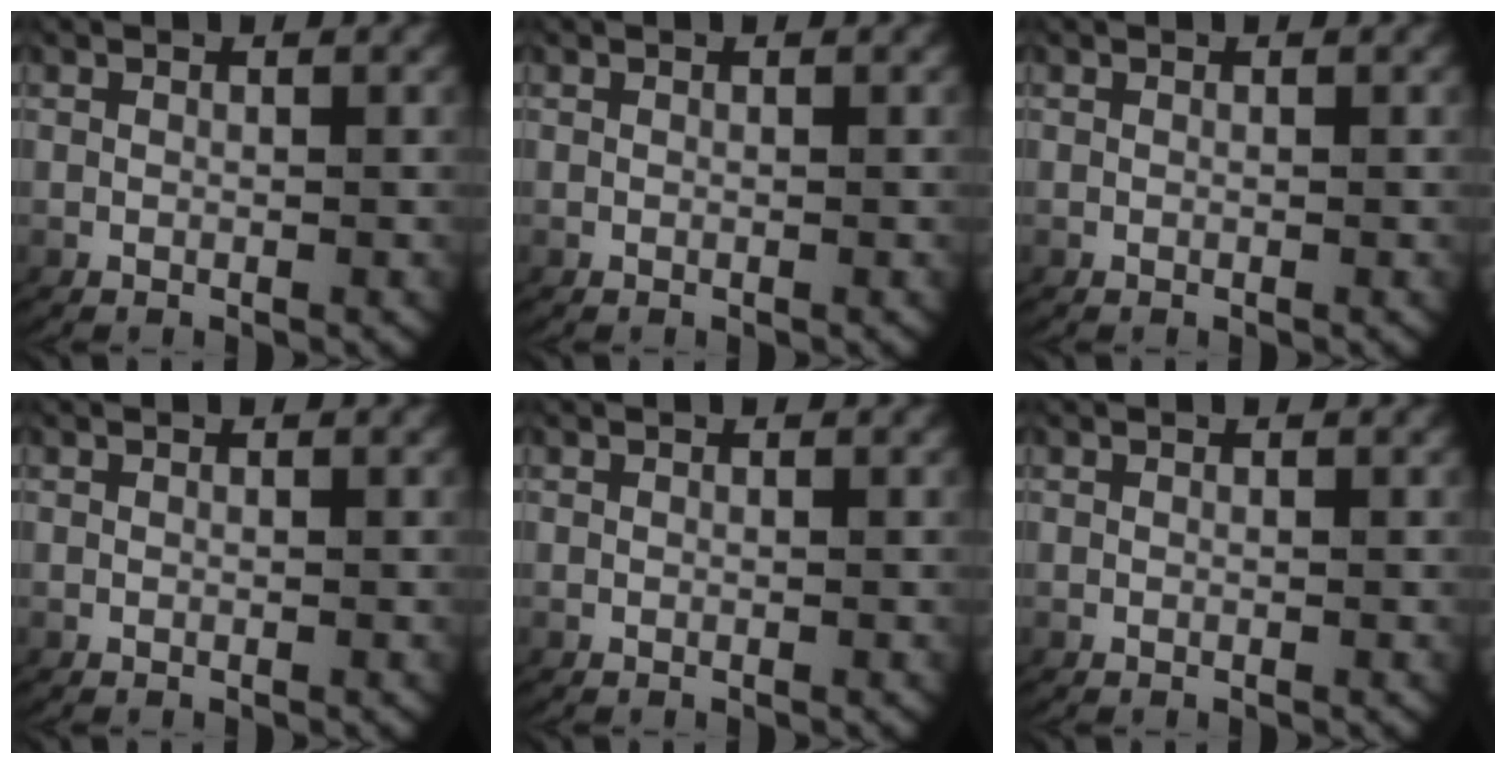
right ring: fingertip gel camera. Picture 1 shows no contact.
{"total": 0.0}
{"total": 0.0}
{"total": 0.0}
{"total": 0.0}
{"total": 0.0}